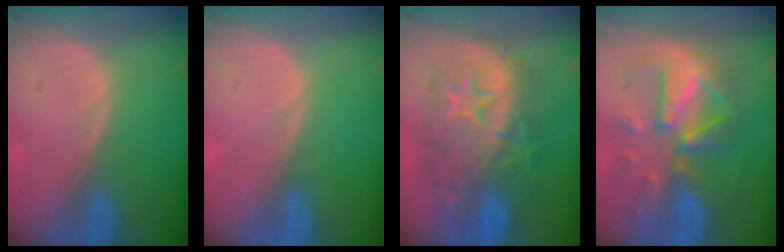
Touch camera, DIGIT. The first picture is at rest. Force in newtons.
{"total": 0.0}
{"total": 12.3, "press": 12.2, "slide": 1.1}
{"total": 11.8, "press": 11.8, "slide": 1.2}